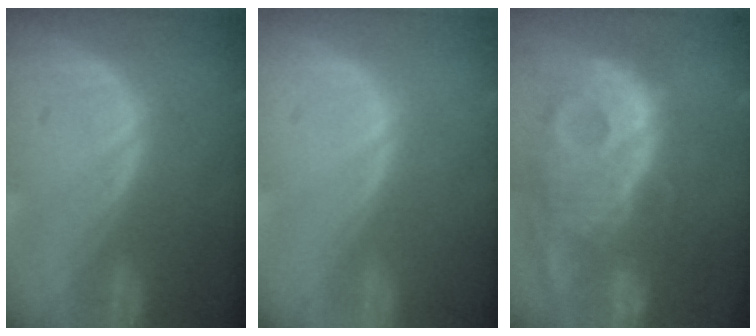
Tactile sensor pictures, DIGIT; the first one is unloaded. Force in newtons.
{"total": 0.0}
{"total": 13.8, "press": 12.0, "slide": 6.8}